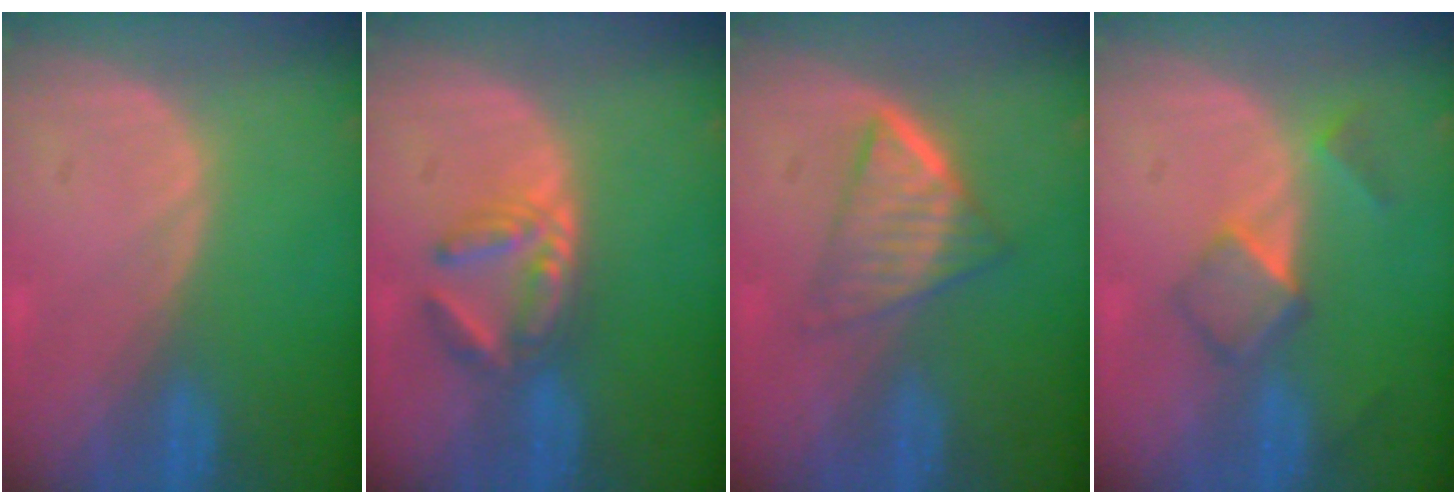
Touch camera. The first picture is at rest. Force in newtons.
{"total": 5.7, "press": 5.1, "slide": 2.6}
{"total": 6.6, "press": 5.5, "slide": 3.6}
{"total": 5.0, "press": 4.4, "slide": 2.4}